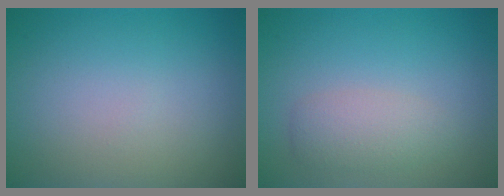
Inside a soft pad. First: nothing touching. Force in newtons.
{"total": 2.3, "press": 2.3, "slide": 0.1}